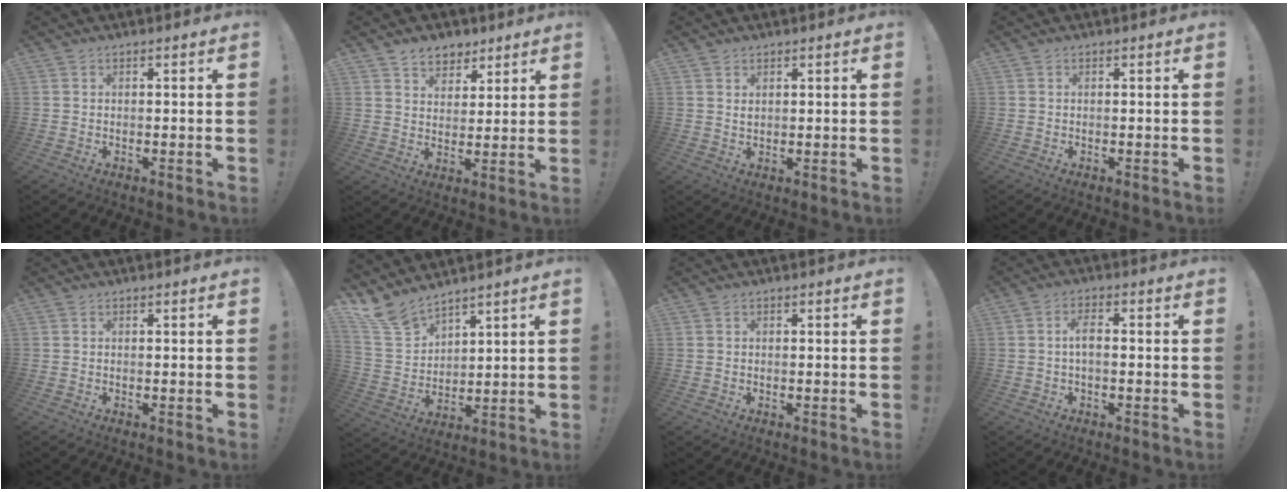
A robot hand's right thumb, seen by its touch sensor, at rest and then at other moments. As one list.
[{"total": 7.0, "force": [4.9, 4.8, 1.3], "torque": [-0.012, -0.033, 0.093]}, {"total": 1.2, "force": [0.9, 0.7, 0.3], "torque": [-0.002, -0.003, 0.016]}, {"total": 0.0}, {"total": 0.0}, {"total": 10.5, "force": [9.2, 4.1, 3.0], "torque": [-0.079, -0.064, 0.179]}, {"total": 0.0}, {"total": 4.0, "force": [-0.1, 1.4, 3.8], "torque": [-0.076, 0.002, -0.004]}]